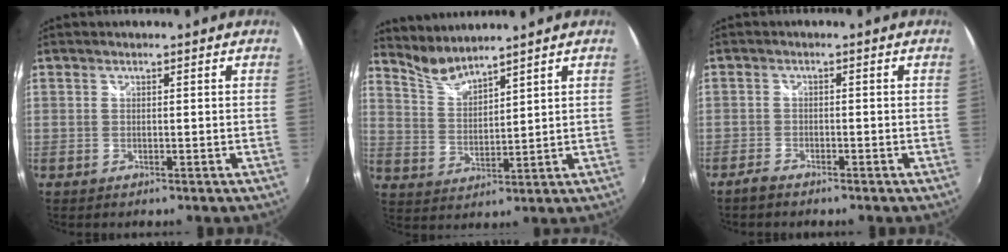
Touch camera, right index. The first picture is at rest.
{"total": 5.5, "force": [5.4, -0.1, 1.3], "torque": [-0.033, -0.011, 0.113]}
{"total": 2.5, "force": [-2.2, 0.7, 0.9], "torque": [-0.030, -0.004, -0.045]}